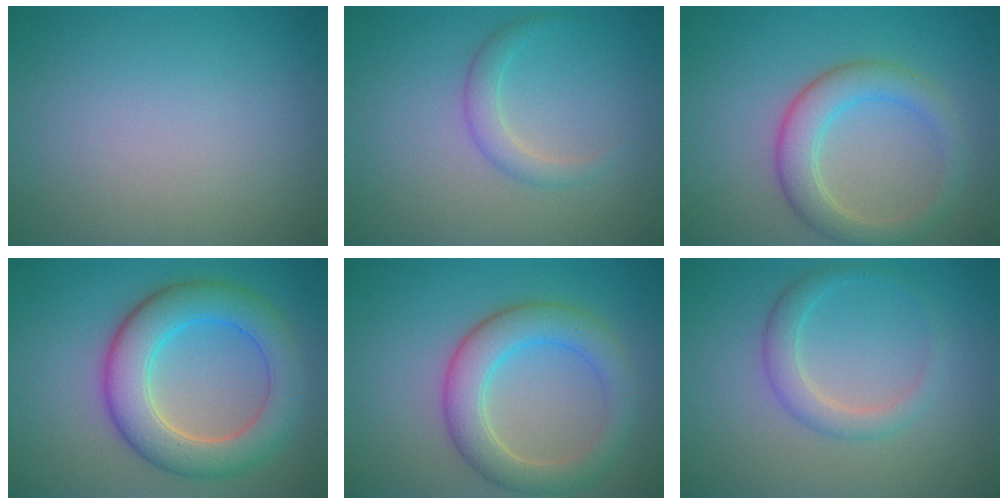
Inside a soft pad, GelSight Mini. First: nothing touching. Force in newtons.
{"total": 1.9, "press": 1.9, "slide": 0.0}
{"total": 4.3, "press": 4.3, "slide": 0.3}
{"total": 7.3, "press": 7.3, "slide": 0.2}
{"total": 5.4, "press": 5.4, "slide": 0.3}
{"total": 2.4, "press": 2.4, "slide": 0.1}